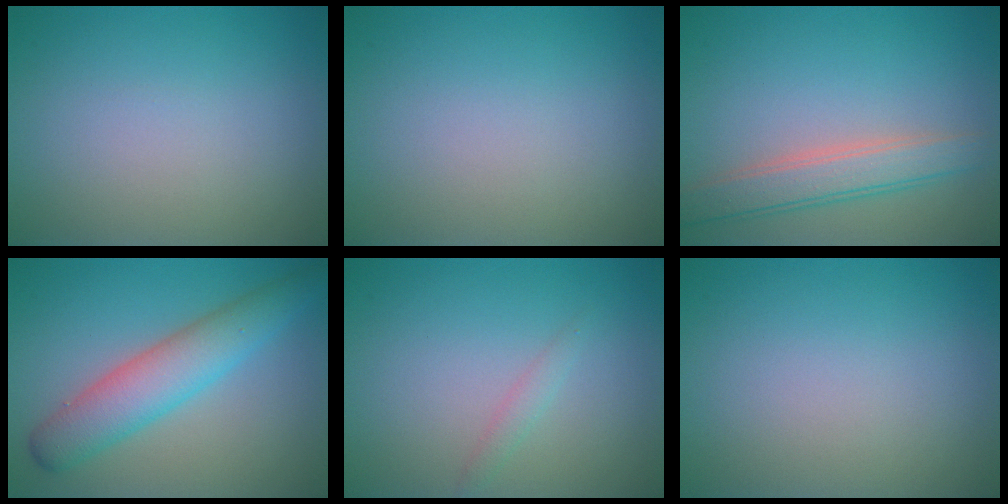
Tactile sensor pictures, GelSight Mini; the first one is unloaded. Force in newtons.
{"total": 0.0}
{"total": 3.6, "press": 3.6, "slide": 0.1}
{"total": 5.3, "press": 5.3, "slide": 0.1}
{"total": 0.9, "press": 0.9, "slide": 0.0}
{"total": 0.0}